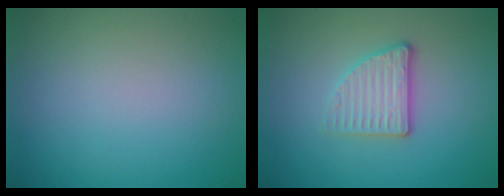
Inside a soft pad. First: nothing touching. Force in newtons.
{"total": 3.3, "press": 2.8, "slide": 1.8}